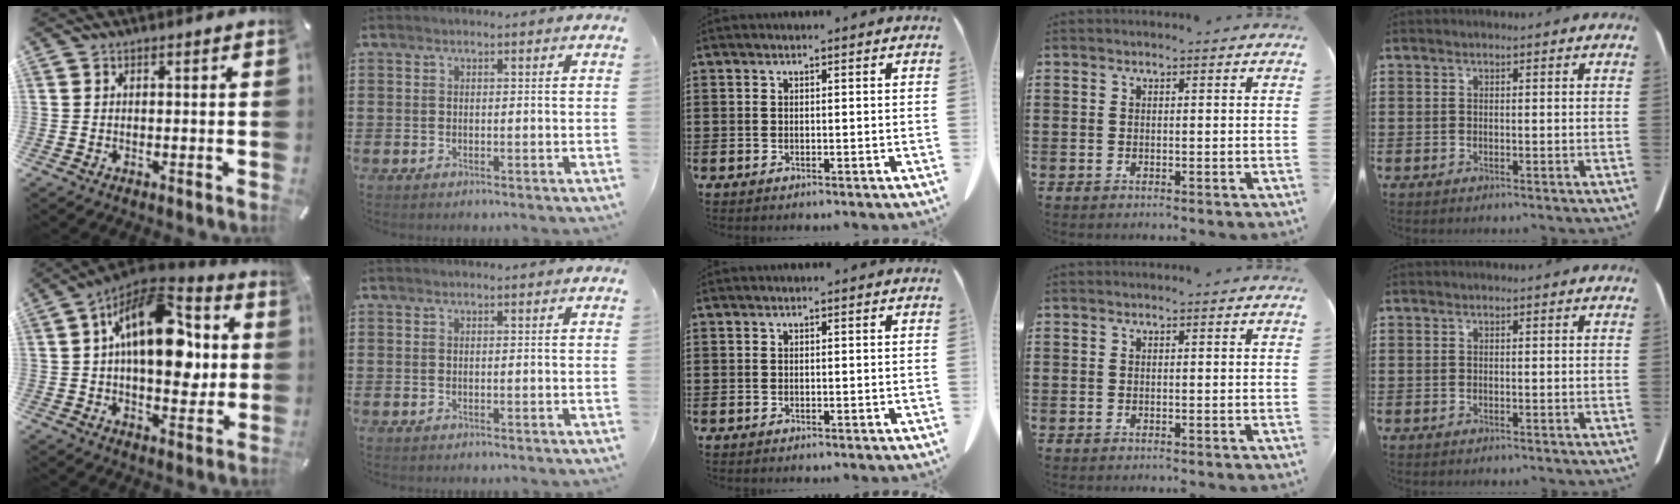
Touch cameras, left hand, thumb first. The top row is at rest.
{"thumb": {"total": 20.6, "force": [4.2, 11.6, 16.5], "torque": [-0.270, -0.013, 0.068]}}